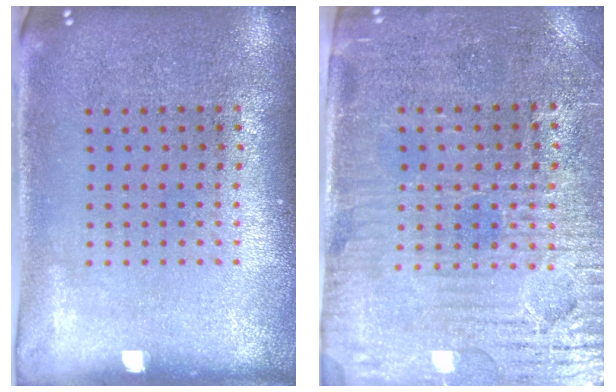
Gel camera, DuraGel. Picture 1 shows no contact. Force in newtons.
{"total": 3.9, "press": 3.5, "slide": 1.7}